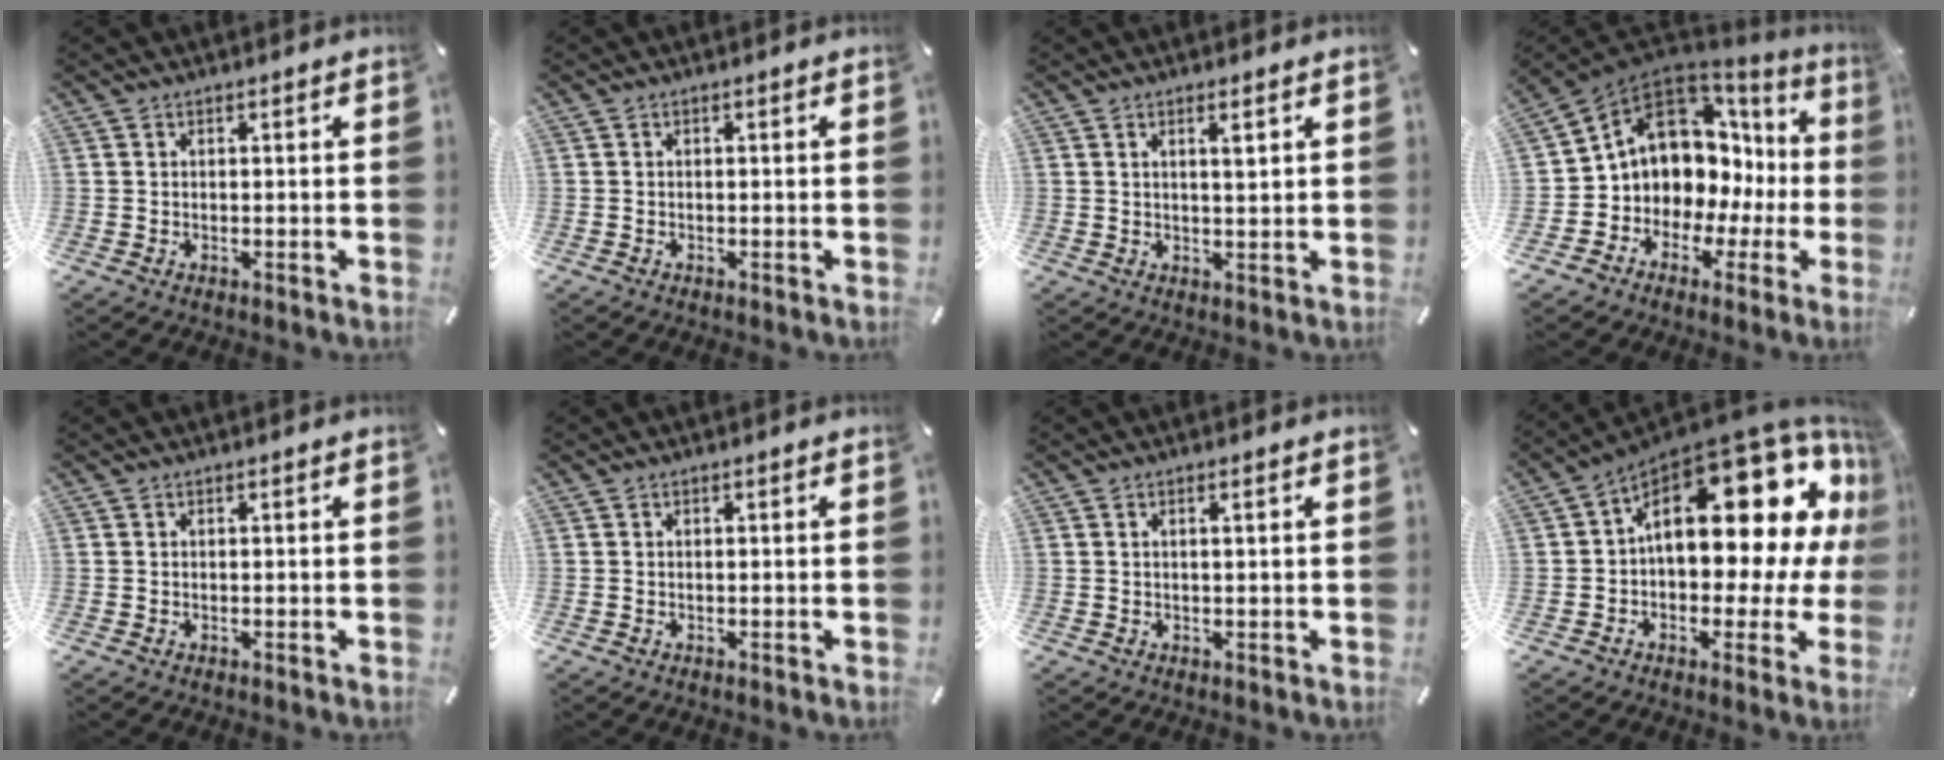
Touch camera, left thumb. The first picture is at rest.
{"total": 0.6, "force": [-0.5, 0.2, 0.4], "torque": [-0.009, -0.001, -0.009]}
{"total": 2.9, "force": [1.1, 0.3, 2.6], "torque": [-0.055, 0.000, 0.017]}
{"total": 10.6, "force": [3.9, 8.8, 4.5], "torque": [-0.081, -0.053, 0.075]}
{"total": 0.0}
{"total": 0.0}
{"total": 1.4, "force": [0.3, 0.1, 1.4], "torque": [-0.026, -0.003, 0.004]}
{"total": 24.3, "force": [7.6, 12.2, 19.6], "torque": [-0.252, -0.072, 0.127]}